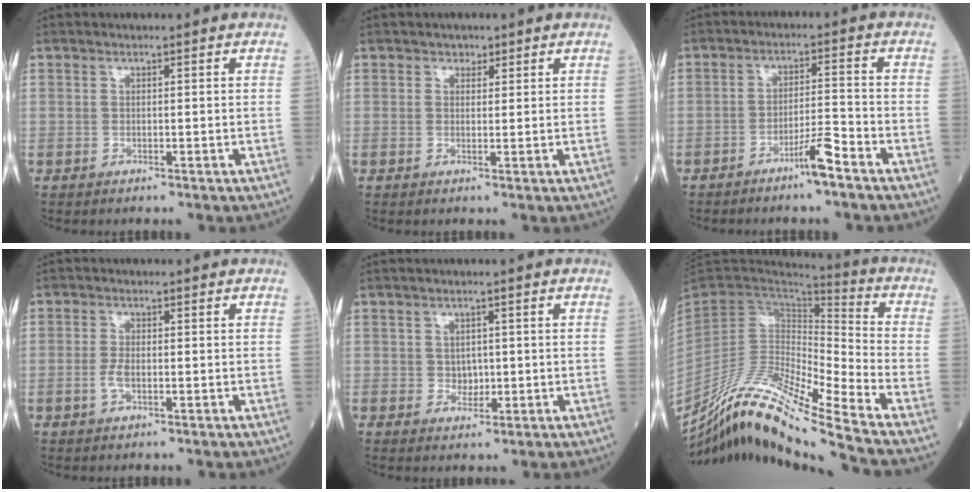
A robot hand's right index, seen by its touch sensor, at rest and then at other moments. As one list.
[{"total": 1.2, "force": [0.8, 0.9, 0.2], "torque": [0.002, -0.003, 0.008]}, {"total": 4.8, "force": [-3.5, -0.2, 3.3], "torque": [-0.055, -0.001, -0.065]}, {"total": 2.1, "force": [-0.6, 0.8, 1.9], "torque": [-0.044, 0.001, -0.012]}, {"total": 2.0, "force": [-0.1, 1.6, 1.1], "torque": [-0.012, 0.002, 0.000]}, {"total": 19.2, "force": [-16.3, -1.4, 9.9], "torque": [-0.188, 0.004, -0.303]}]